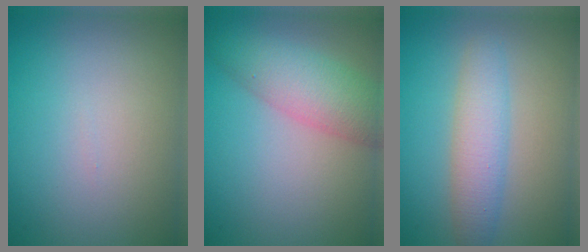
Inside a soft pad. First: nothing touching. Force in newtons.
{"total": 5.5, "press": 5.5, "slide": 0.3}
{"total": 3.6, "press": 3.6, "slide": 0.1}